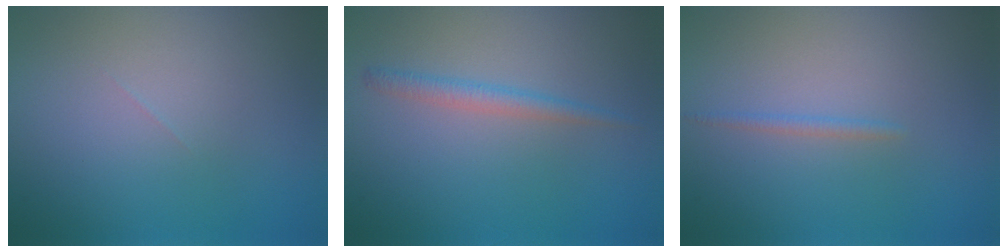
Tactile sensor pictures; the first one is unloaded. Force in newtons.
{"total": 1.5, "press": 1.5, "slide": 0.1}
{"total": 0.7, "press": 0.7, "slide": 0.1}